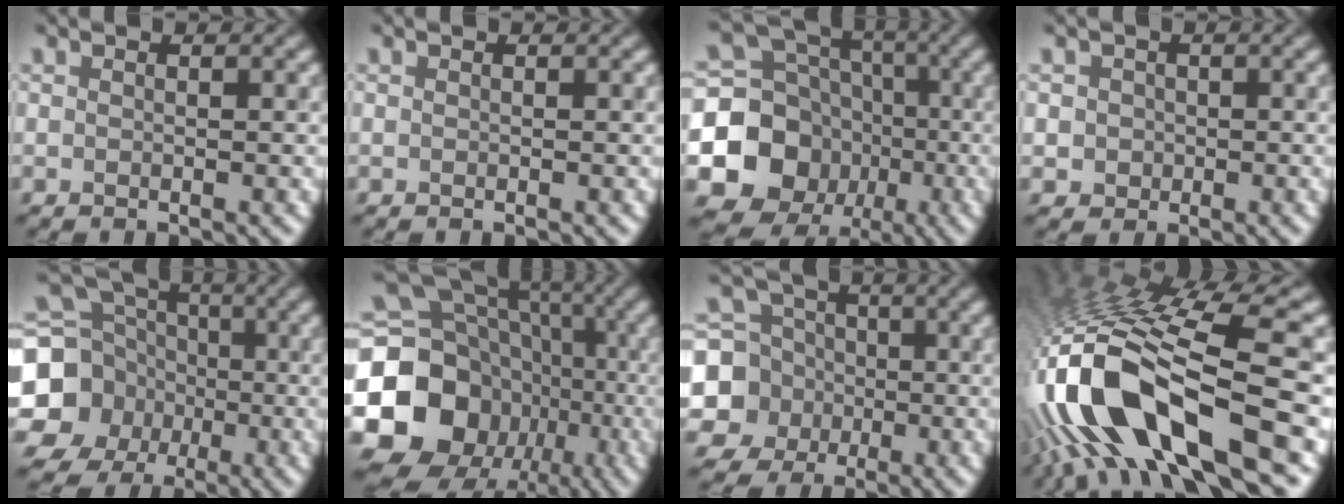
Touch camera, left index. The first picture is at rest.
{"total": 0.0}
{"total": 12.8, "force": [-2.5, 11.2, 5.6], "torque": [-0.130, -0.021, -0.060]}
{"total": 2.0, "force": [0.2, 1.9, 0.6], "torque": [0.005, 0.006, 0.003]}
{"total": 15.5, "force": [-2.6, 14.4, 5.0], "torque": [-0.156, -0.008, -0.077]}
{"total": 22.9, "force": [-5.2, 20.0, 9.8], "torque": [-0.203, -0.016, -0.121]}
{"total": 9.4, "force": [-1.1, 8.8, 3.2], "torque": [-0.090, 0.006, -0.052]}
{"total": 16.3, "force": [-5.3, 5.8, 14.3], "torque": [-0.278, 0.016, -0.091]}